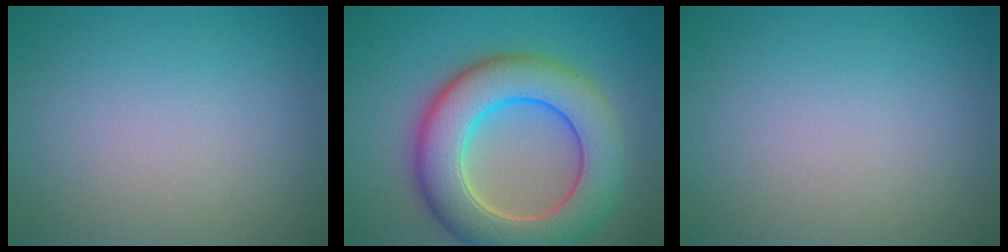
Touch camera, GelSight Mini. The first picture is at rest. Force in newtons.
{"total": 10.2, "press": 10.2, "slide": 0.7}
{"total": 0.0}